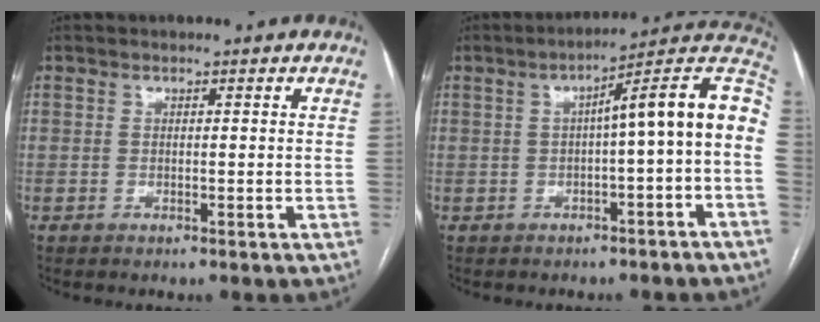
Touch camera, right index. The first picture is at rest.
{"total": 12.5, "force": [-0.4, 0.8, 12.5], "torque": [-0.168, 0.044, -0.011]}